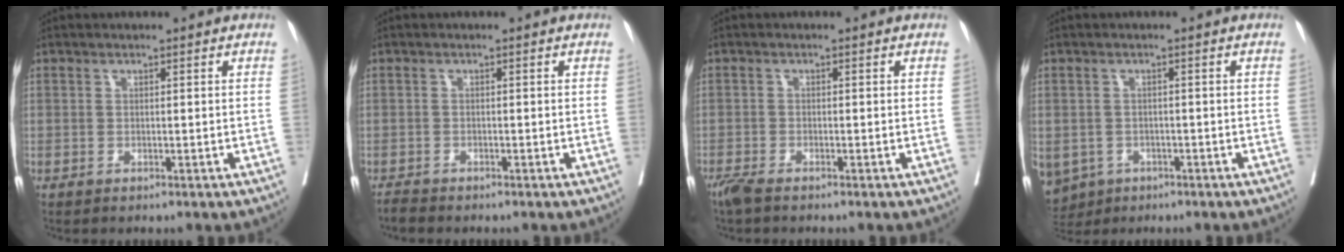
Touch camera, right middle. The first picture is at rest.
{"total": 1.2, "force": [-1.2, 0.0, 0.1], "torque": [-0.005, -0.005, -0.022]}
{"total": 2.2, "force": [-1.9, 0.2, 1.2], "torque": [-0.028, -0.008, -0.039]}
{"total": 9.0, "force": [-4.5, 7.2, 2.8], "torque": [-0.085, -0.004, -0.061]}